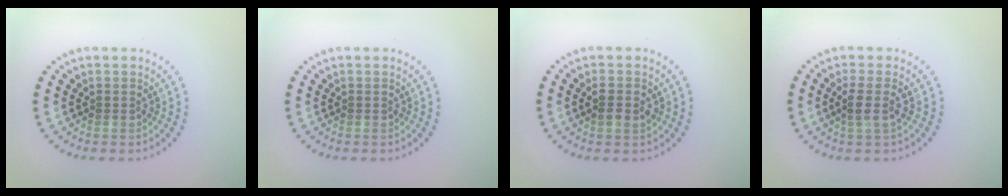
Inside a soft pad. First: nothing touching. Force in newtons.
{"total": 0.0}
{"total": 1.9, "press": 1.9, "slide": 0.3}
{"total": 2.0, "press": 1.6, "slide": 1.3}